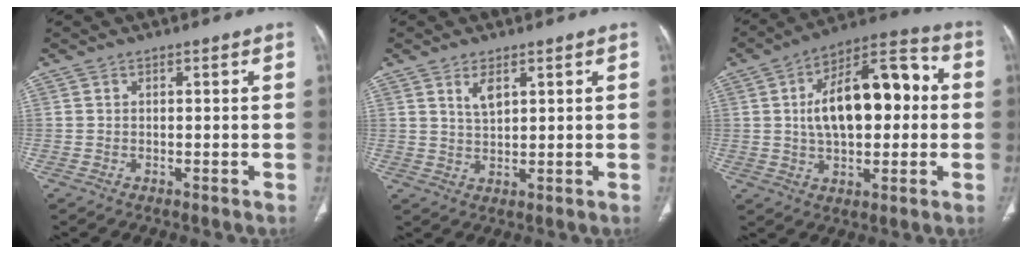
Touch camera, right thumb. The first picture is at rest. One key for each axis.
{"total": 4.9, "fx": 2.4, "fy": 2.7, "fz": 3.3, "tx": -0.050, "ty": -0.016, "tz": 0.050}
{"total": 19.2, "fx": 1.7, "fy": 10.0, "fz": 16.3, "tx": -0.235, "ty": 0.036, "tz": 0.023}